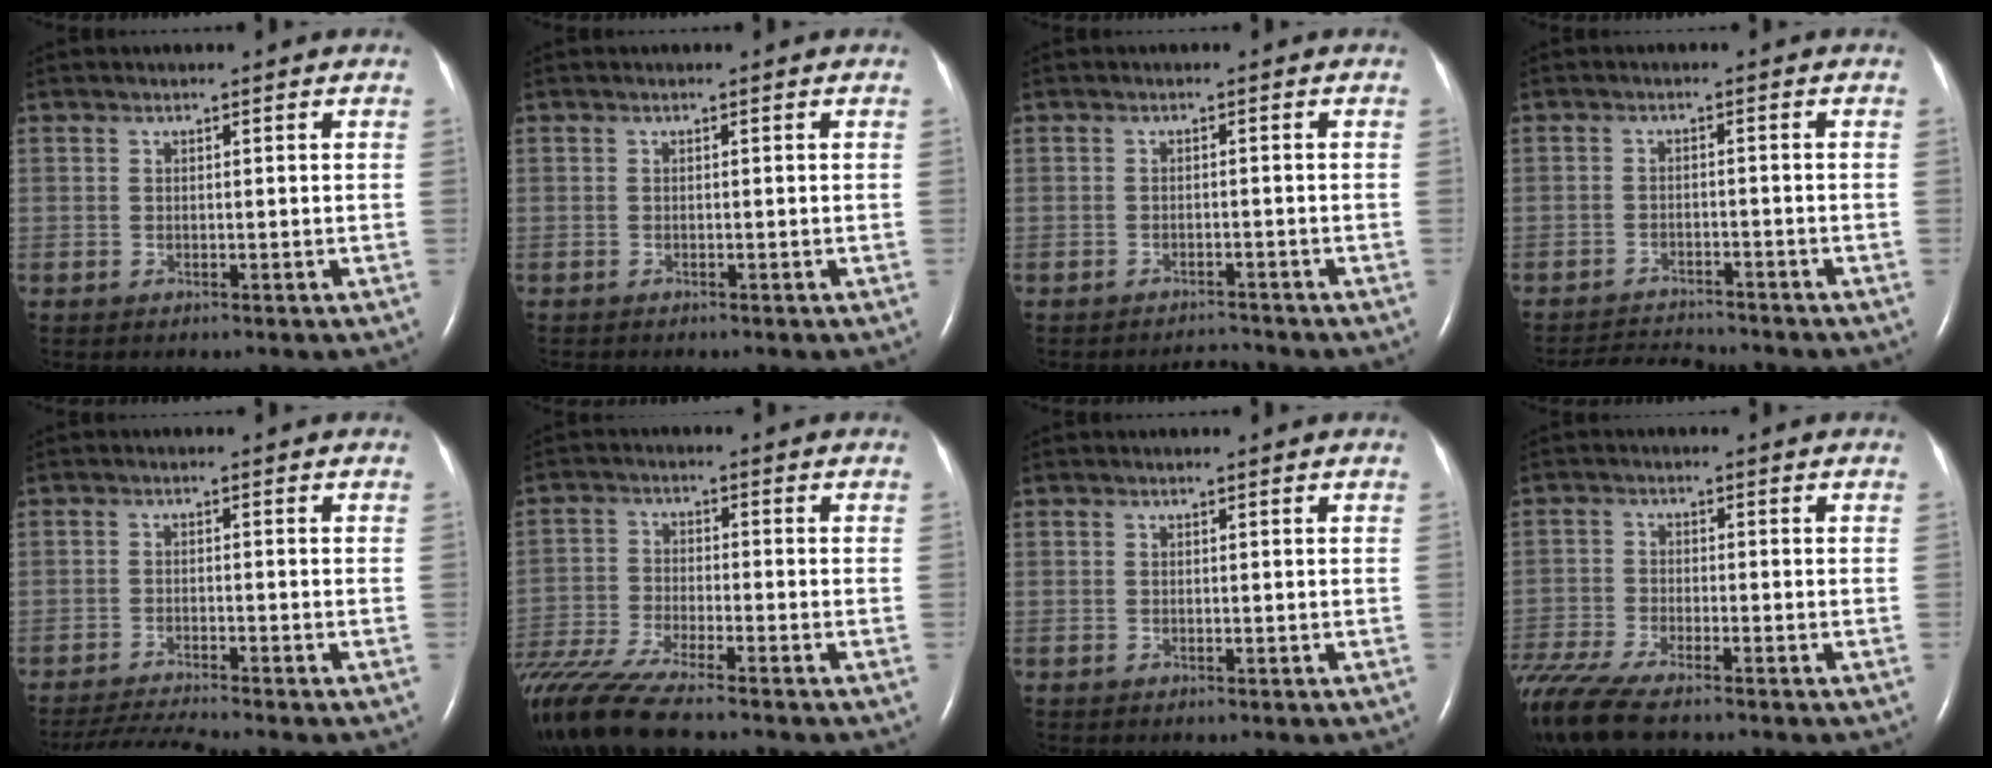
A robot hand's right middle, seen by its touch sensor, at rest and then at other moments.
{"total": 0.6, "force": [-0.6, 0.1, 0.2], "torque": [-0.008, -0.002, -0.010]}
{"total": 2.1, "force": [-2.1, -0.1, -0.3], "torque": [-0.001, -0.011, -0.029]}
{"total": 5.5, "force": [-5.5, 0.2, 0.5], "torque": [-0.014, -0.009, -0.090]}
{"total": 5.1, "force": [-4.7, -1.6, 1.4], "torque": [-0.032, -0.020, -0.084]}
{"total": 12.2, "force": [-10.2, 0.6, 6.7], "torque": [-0.133, -0.034, -0.183]}
{"total": 0.0}
{"total": 10.3, "force": [-8.5, 1.4, 5.7], "torque": [-0.115, -0.026, -0.151]}